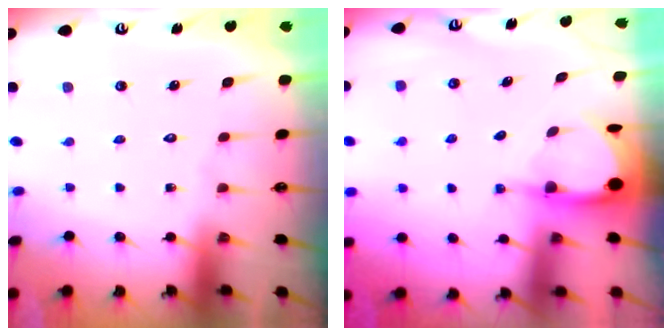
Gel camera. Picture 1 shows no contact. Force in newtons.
{"total": 3.8, "press": 3.8, "slide": 0.1}